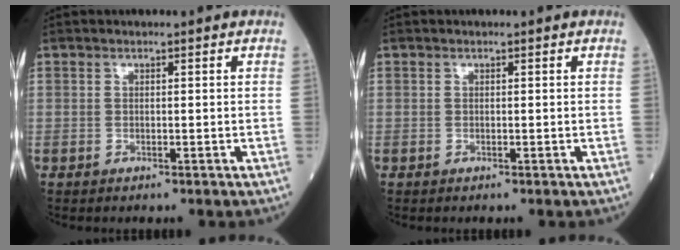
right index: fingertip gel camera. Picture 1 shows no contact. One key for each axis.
{"total": 0.0}